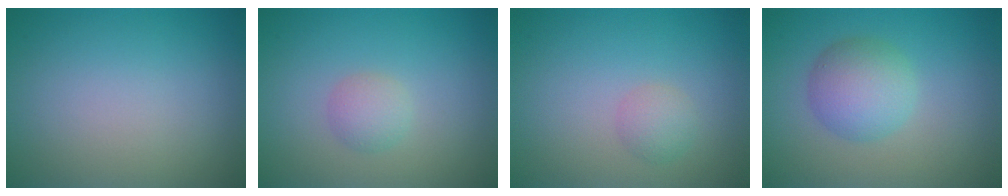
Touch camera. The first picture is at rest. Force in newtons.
{"total": 1.7, "press": 1.7, "slide": 0.1}
{"total": 1.5, "press": 1.5, "slide": 0.1}
{"total": 4.1, "press": 4.1, "slide": 0.1}